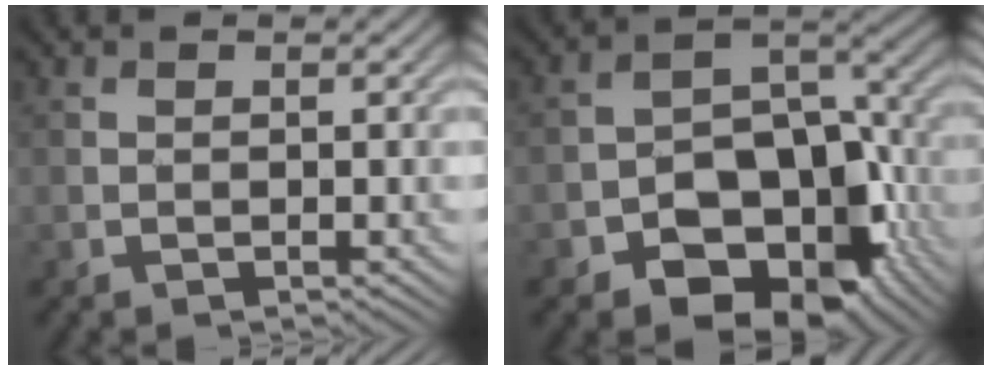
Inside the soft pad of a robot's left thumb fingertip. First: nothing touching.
{"total": 14.1, "force": [-6.7, 9.3, 8.3], "torque": [-0.117, -0.025, -0.119]}